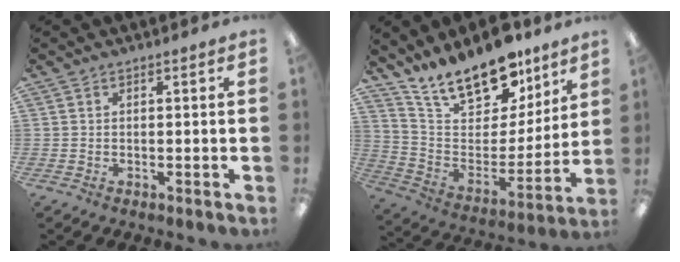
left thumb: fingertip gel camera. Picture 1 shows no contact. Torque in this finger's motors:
{"motor_torque": [0.62, 0.57, 1.10, -1.67, 0.24]}